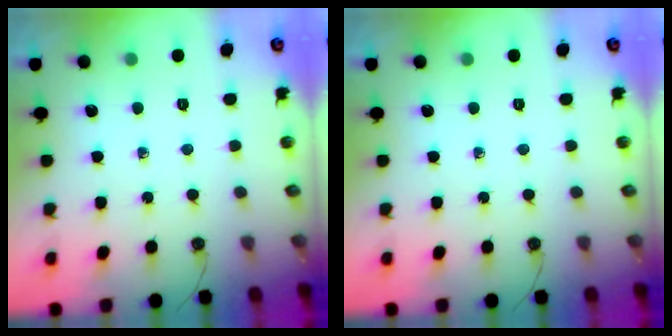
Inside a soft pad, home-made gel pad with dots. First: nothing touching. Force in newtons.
{"total": 0.0}